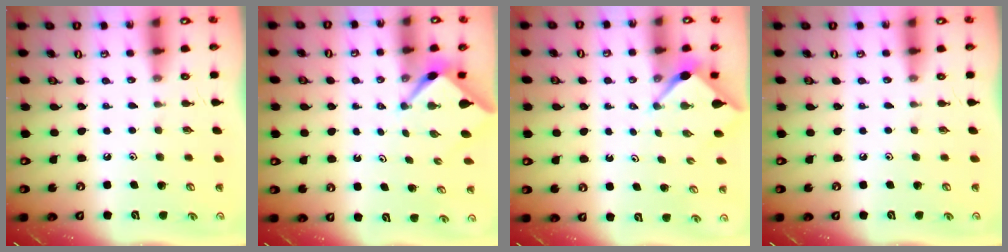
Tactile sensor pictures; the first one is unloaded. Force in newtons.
{"total": 2.5, "press": 2.5, "slide": 0.3}
{"total": 2.6, "press": 2.6, "slide": 0.3}
{"total": 0.0}